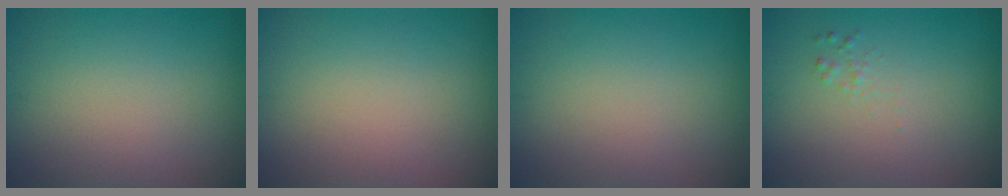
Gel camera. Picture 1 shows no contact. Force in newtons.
{"total": 0.0}
{"total": 0.0}
{"total": 0.6, "press": 0.6, "slide": 0.0}